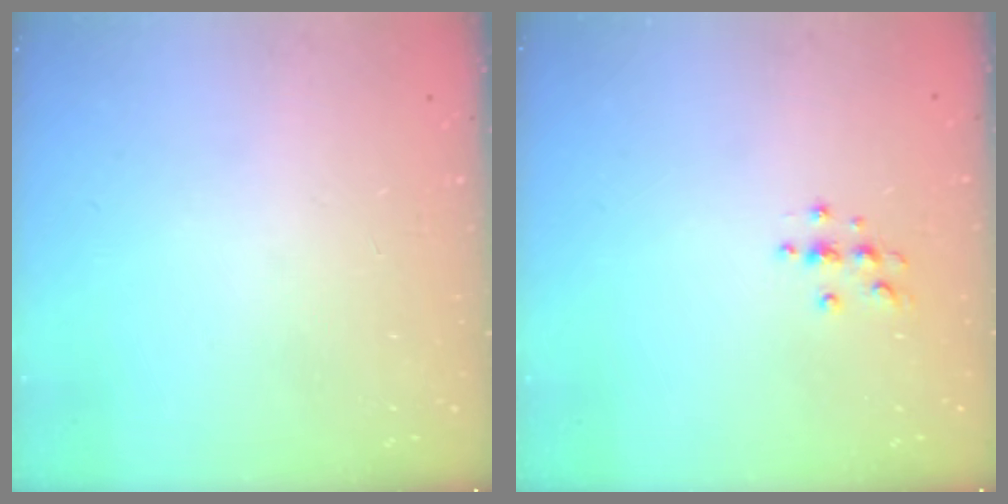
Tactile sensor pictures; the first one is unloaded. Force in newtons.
{"total": 3.7, "press": 3.7, "slide": 0.4}